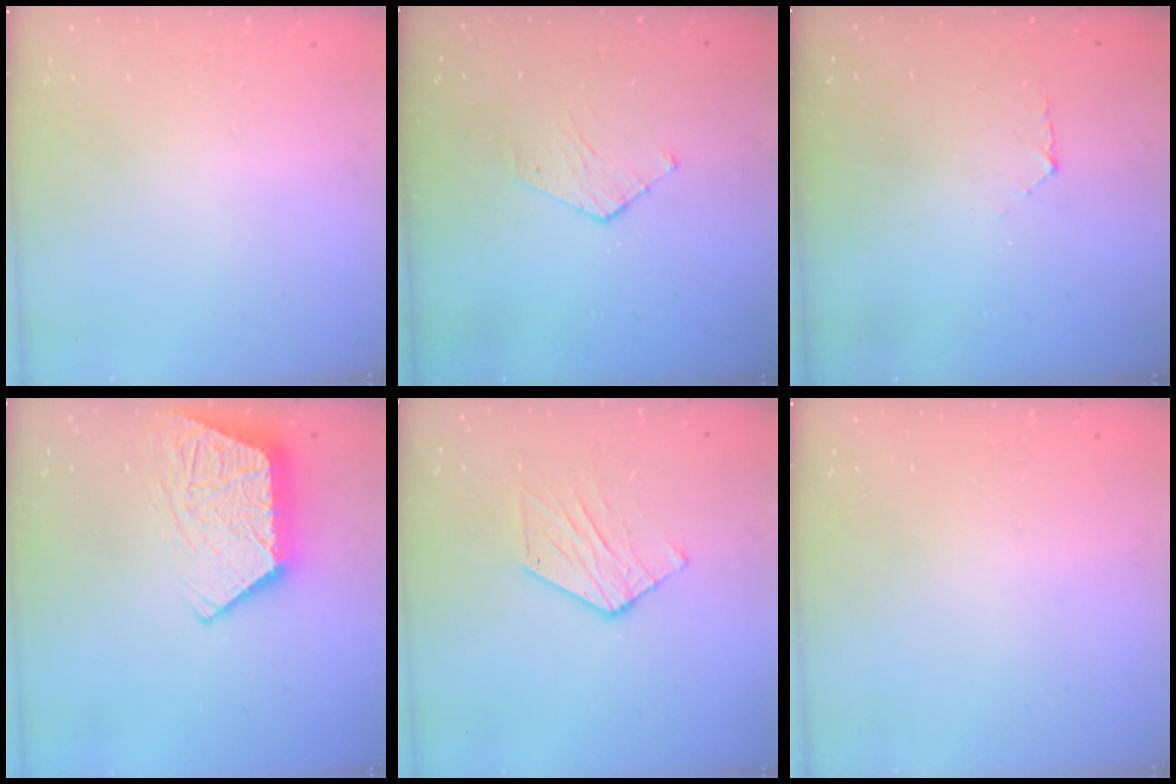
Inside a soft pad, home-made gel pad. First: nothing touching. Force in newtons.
{"total": 2.8, "press": 2.8, "slide": 0.3}
{"total": 5.1, "press": 5.0, "slide": 0.5}
{"total": 14.3, "press": 14.2, "slide": 1.2}
{"total": 8.7, "press": 8.7, "slide": 0.4}
{"total": 0.0}